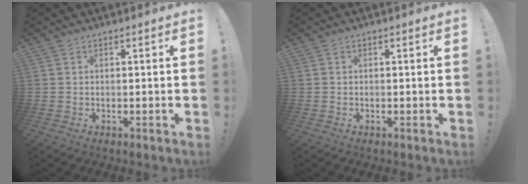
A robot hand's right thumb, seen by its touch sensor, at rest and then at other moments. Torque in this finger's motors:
{"motor_torque": [-0.20, -0.03, -0.18, 0.06, -0.06]}